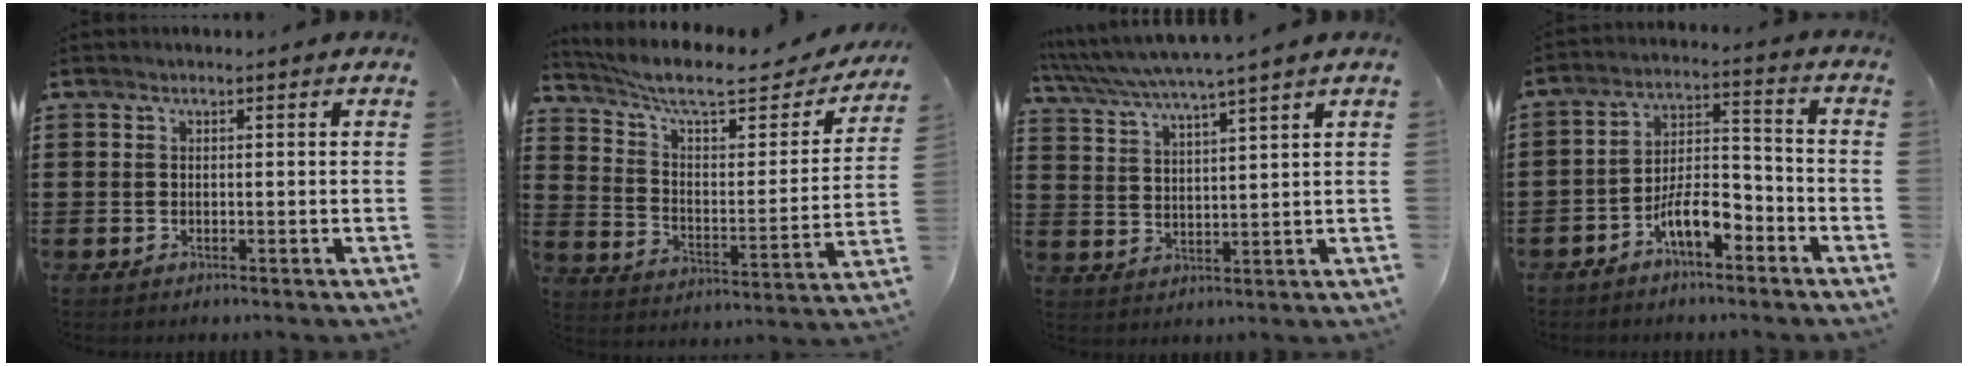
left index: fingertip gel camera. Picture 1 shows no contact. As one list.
[{"total": 8.5, "force": [6.7, 1.6, 5.1], "torque": [-0.118, -0.040, 0.109]}, {"total": 4.5, "force": [4.0, -0.8, 1.9], "torque": [-0.053, -0.027, 0.065]}, {"total": 7.4, "force": [-4.7, 2.7, 5.0], "torque": [-0.102, 0.013, -0.089]}]